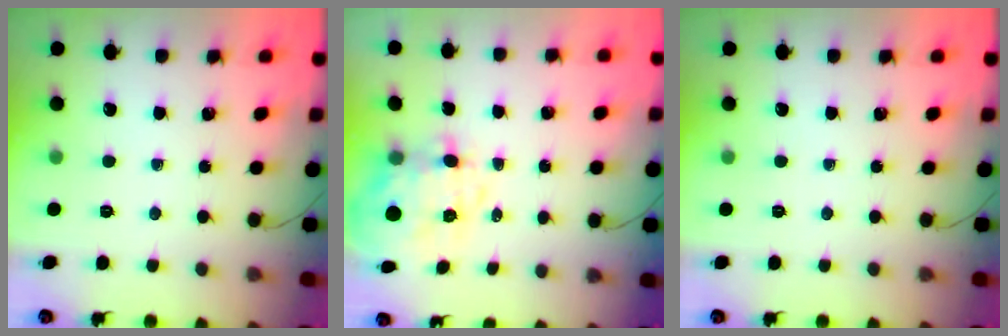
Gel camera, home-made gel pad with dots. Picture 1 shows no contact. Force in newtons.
{"total": 7.8, "press": 7.4, "slide": 2.6}
{"total": 0.0}